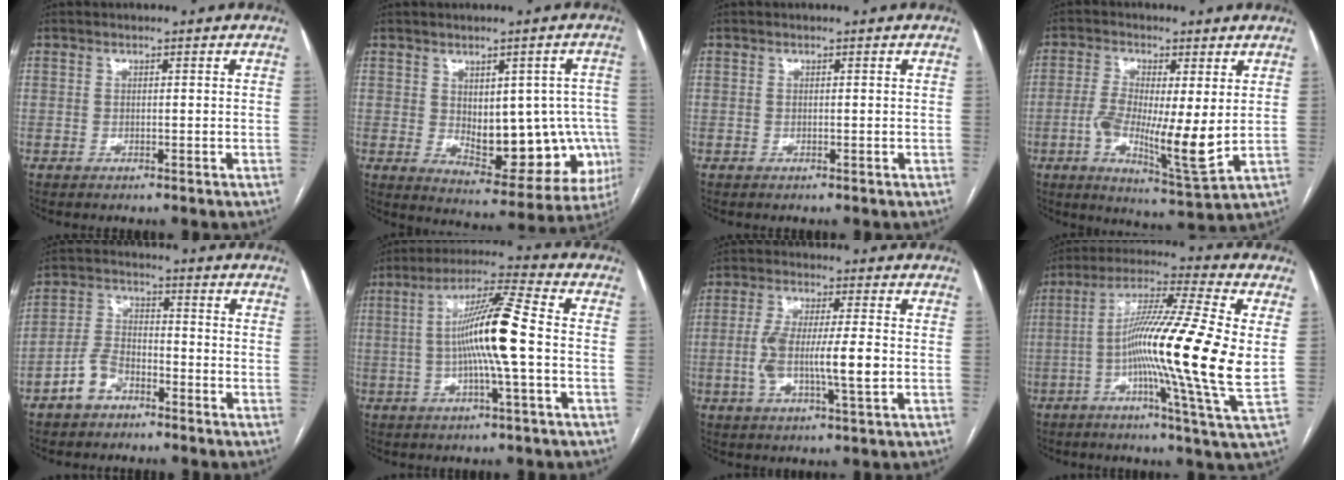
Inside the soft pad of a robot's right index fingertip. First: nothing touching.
{"total": 14.3, "force": [-1.0, 7.1, 12.4], "torque": [-0.155, 0.009, 0.012]}
{"total": 0.0}
{"total": 11.3, "force": [-0.8, 2.1, 11.1], "torque": [-0.202, -0.018, -0.012]}
{"total": 6.0, "force": [-3.7, 3.5, 3.2], "torque": [-0.077, 0.015, -0.072]}
{"total": 11.7, "force": [-0.8, -0.1, 11.7], "torque": [-0.214, 0.013, -0.022]}
{"total": 9.6, "force": [-1.3, 1.1, 9.5], "torque": [-0.180, 0.005, -0.026]}
{"total": 18.9, "force": [-0.6, -0.6, 18.9], "torque": [-0.325, -0.004, -0.031]}